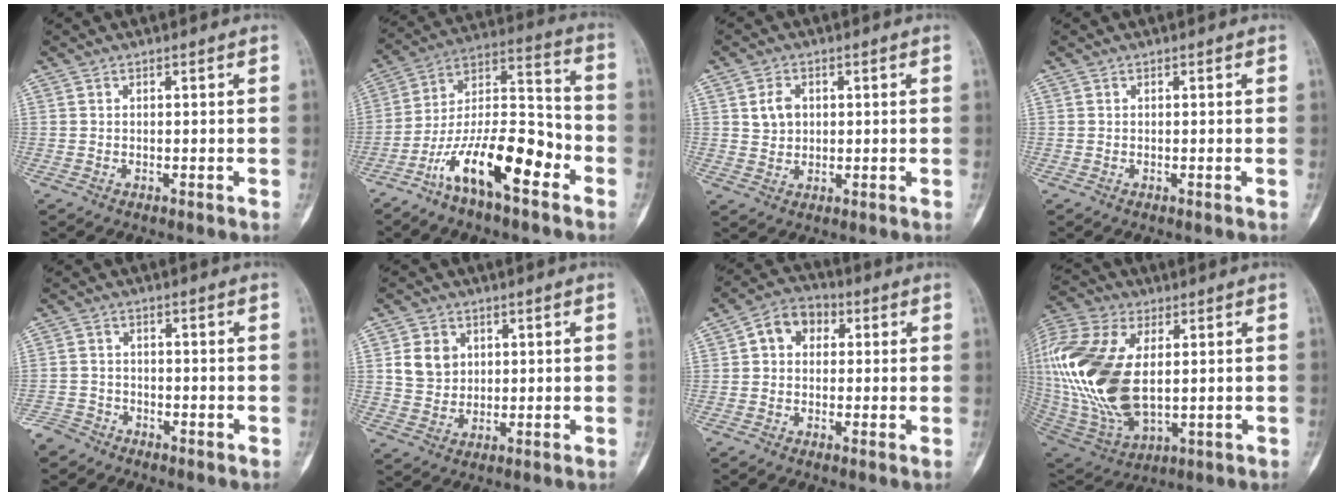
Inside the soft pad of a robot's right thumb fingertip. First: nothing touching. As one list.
[{"total": 17.5, "force": [-9.0, 6.2, 13.6], "torque": [-0.232, 0.078, -0.163]}, {"total": 4.1, "force": [1.1, 3.3, 2.2], "torque": [-0.024, -0.003, 0.021]}, {"total": 0.0}, {"total": 4.5, "force": [-3.6, 2.7, 0.4], "torque": [0.001, 0.011, -0.076]}, {"total": 6.6, "force": [1.8, 5.6, 2.9], "torque": [-0.029, -0.008, 0.039]}, {"total": 7.3, "force": [1.3, 5.9, 4.1], "torque": [-0.039, 0.019, 0.008]}, {"total": 25.3, "force": [2.4, 14.2, 20.8], "torque": [-0.458, -0.017, 0.049]}]